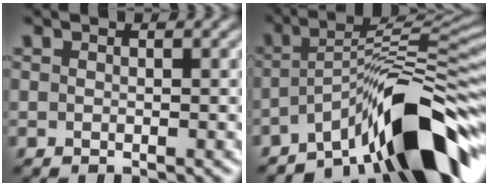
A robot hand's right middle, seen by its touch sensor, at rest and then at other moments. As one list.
[{"total": 12.0, "force": [-6.9, 3.0, 9.3], "torque": [-0.122, 0.017, -0.126]}]